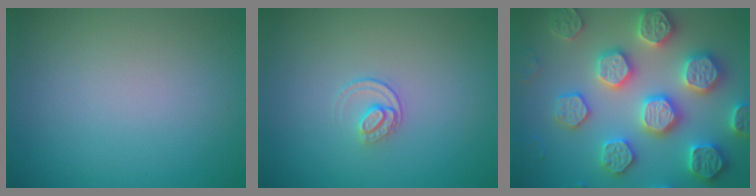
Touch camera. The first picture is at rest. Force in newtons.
{"total": 1.4, "press": 0.9, "slide": 1.0}
{"total": 8.0, "press": 7.8, "slide": 1.8}